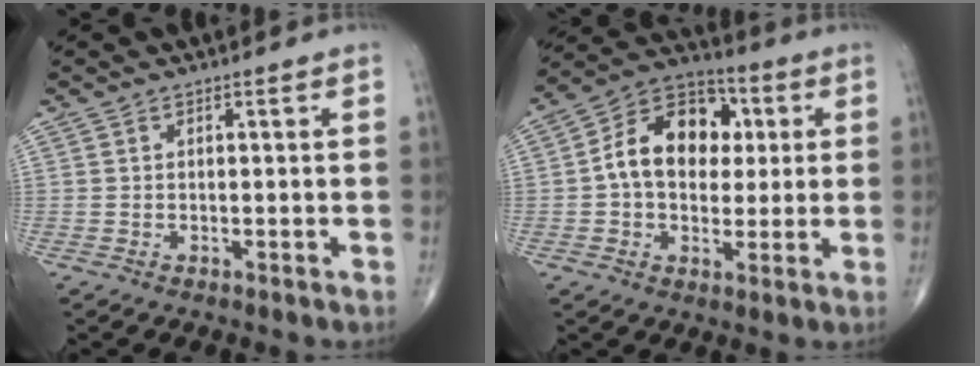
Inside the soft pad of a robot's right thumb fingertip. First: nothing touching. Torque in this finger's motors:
{"motor_torque": [-0.21, 1.31, 0.98, -0.12, 0.16]}